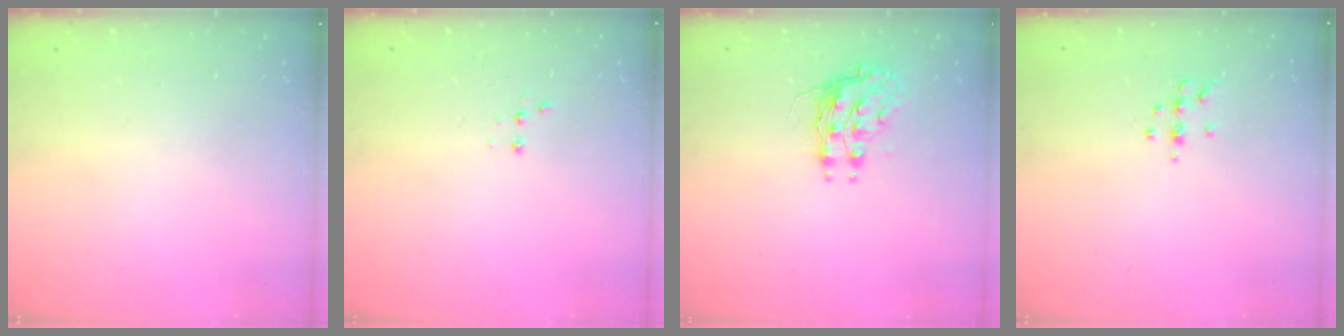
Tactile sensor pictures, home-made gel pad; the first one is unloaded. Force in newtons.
{"total": 2.7, "press": 2.7, "slide": 0.5}
{"total": 8.3, "press": 8.3, "slide": 0.1}
{"total": 4.8, "press": 4.4, "slide": 1.8}